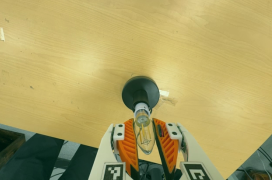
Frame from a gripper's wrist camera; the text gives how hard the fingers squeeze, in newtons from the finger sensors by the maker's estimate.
{"total": 11.7, "left": 11.3, "right": 12.1}